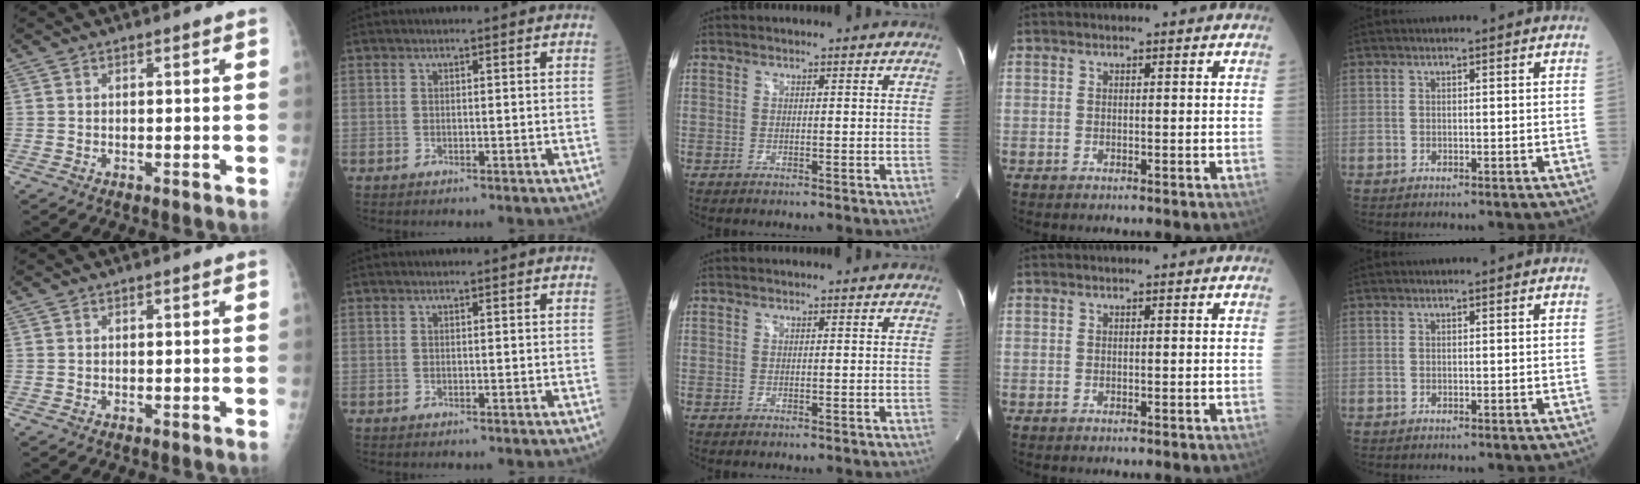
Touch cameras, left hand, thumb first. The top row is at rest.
{}